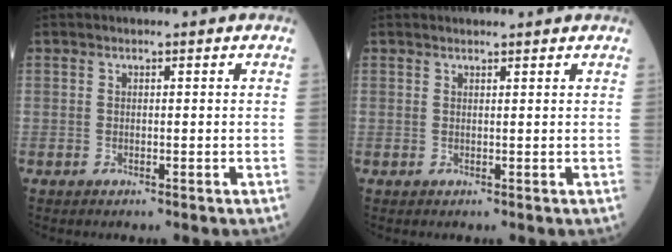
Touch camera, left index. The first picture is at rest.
{"total": 2.9, "force": [2.8, 0.0, 0.7], "torque": [-0.011, 0.014, 0.034]}